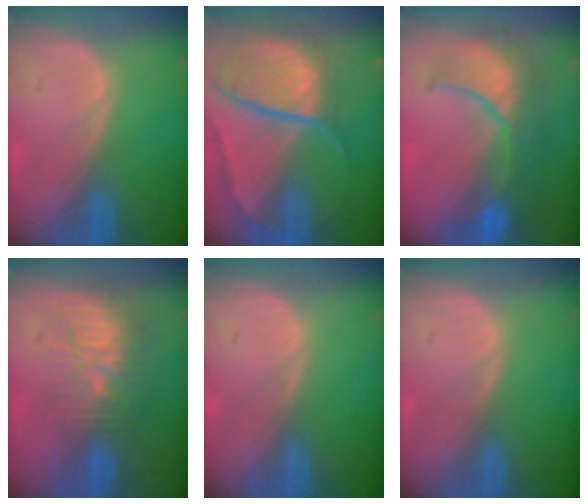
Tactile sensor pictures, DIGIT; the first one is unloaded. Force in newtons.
{"total": 10.7, "press": 8.9, "slide": 5.9}
{"total": 9.2, "press": 9.0, "slide": 2.3}
{"total": 9.2, "press": 8.5, "slide": 3.4}
{"total": 0.0}
{"total": 0.0}